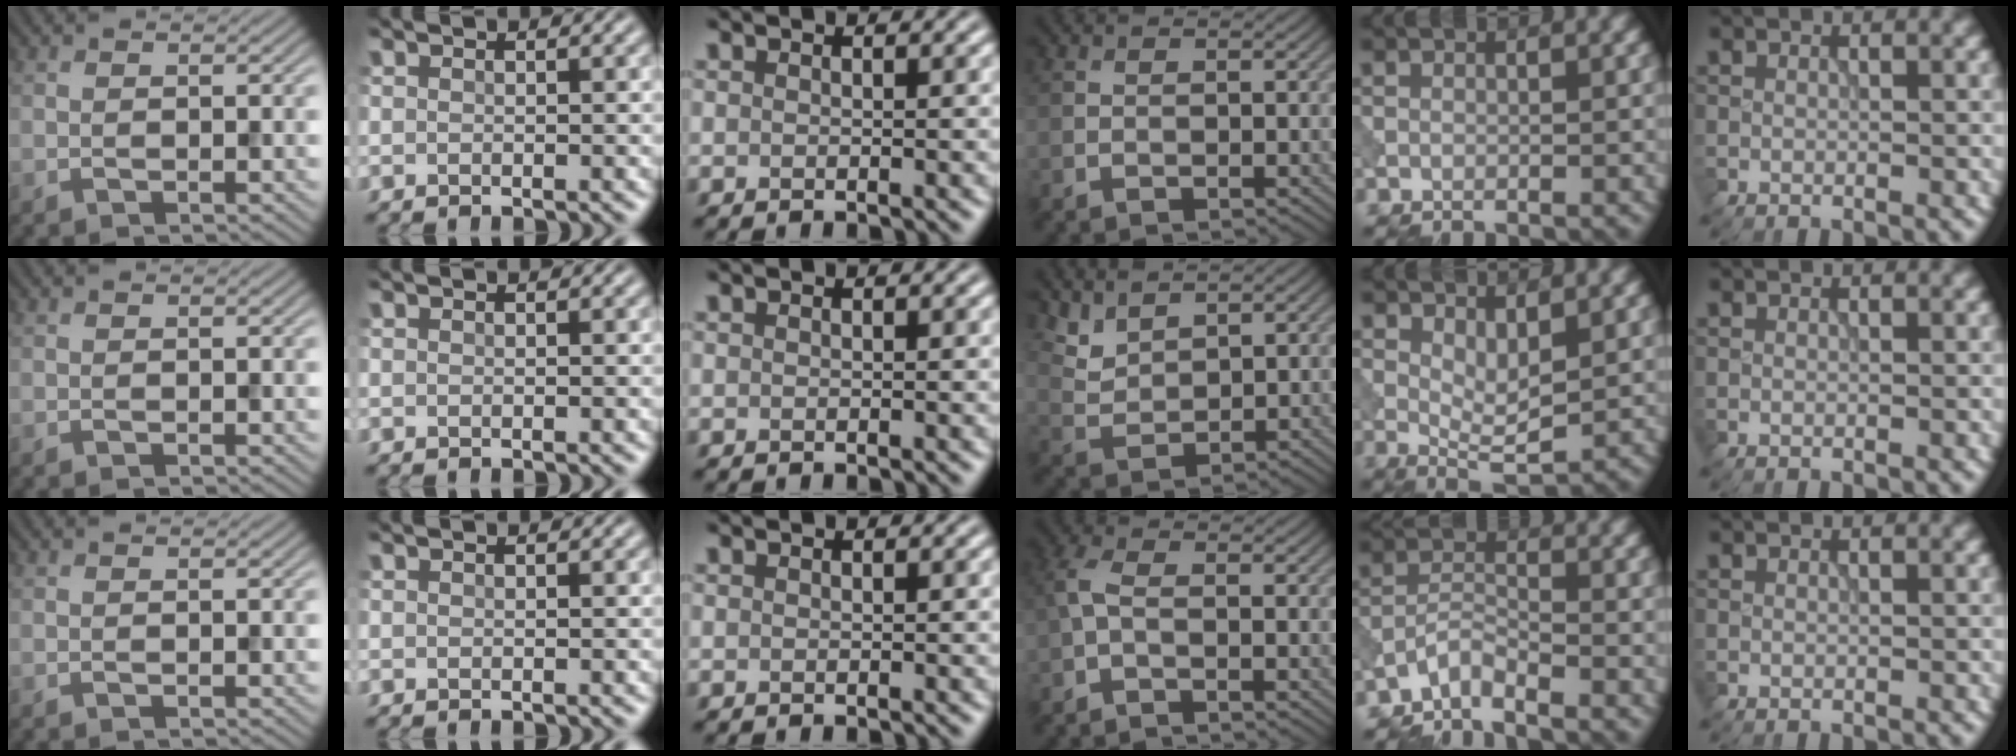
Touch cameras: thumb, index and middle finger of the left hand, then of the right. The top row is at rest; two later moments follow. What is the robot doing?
{"motion": "dispense", "object": "pipette"}